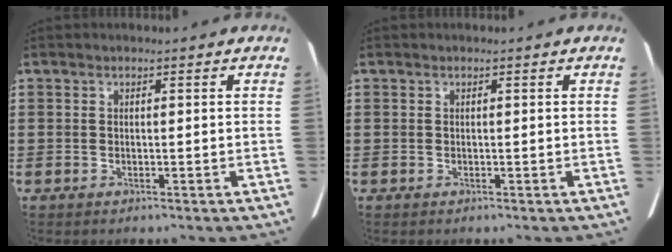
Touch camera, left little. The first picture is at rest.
{"total": 0.0}